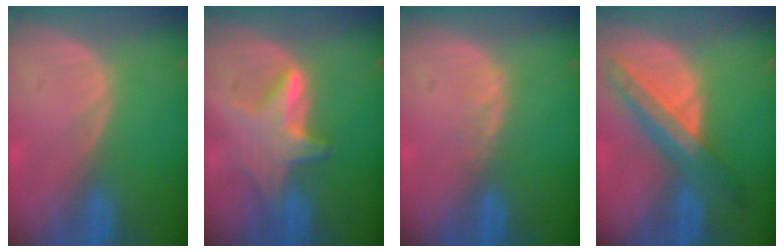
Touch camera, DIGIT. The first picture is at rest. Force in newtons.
{"total": 6.2, "press": 6.2, "slide": 0.6}
{"total": 1.4, "press": 1.4, "slide": 0.3}
{"total": 8.4, "press": 7.4, "slide": 4.0}